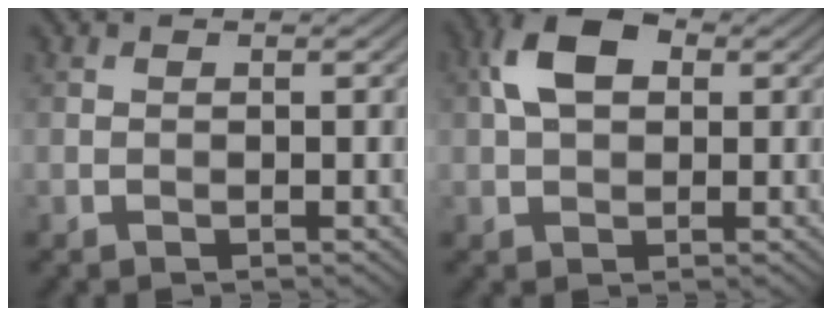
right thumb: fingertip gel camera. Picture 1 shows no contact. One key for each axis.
{"total": 6.6, "fx": 1.6, "fy": 4.2, "fz": 4.8, "tx": -0.100, "ty": 0.015, "tz": 0.020}